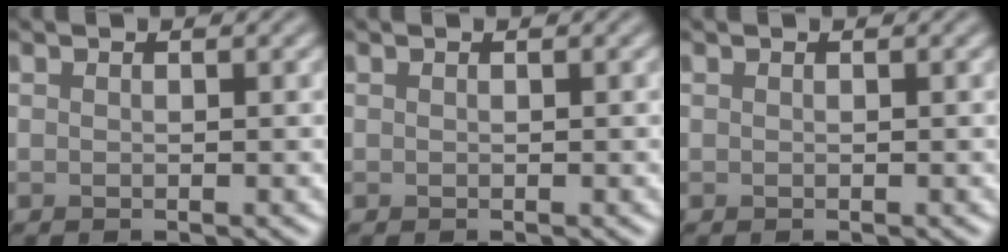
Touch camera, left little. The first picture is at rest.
{"total": 0.0}
{"total": 0.0}